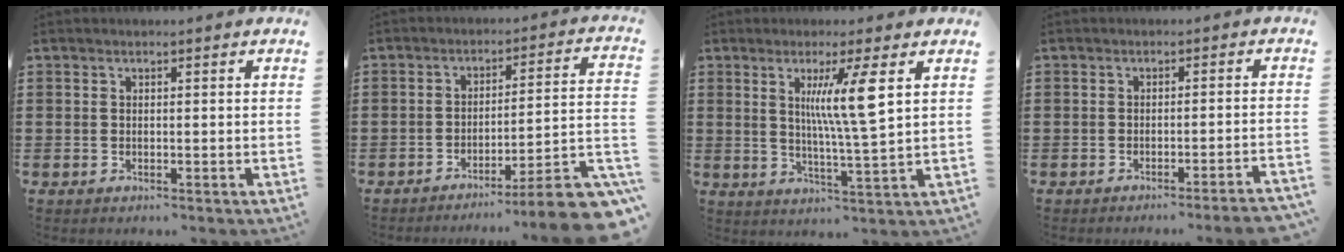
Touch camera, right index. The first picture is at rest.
{"total": 7.9, "force": [-5.8, 0.0, 5.4], "torque": [-0.074, -0.008, -0.114]}
{"total": 8.5, "force": [2.9, 0.0, 8.0], "torque": [-0.153, -0.005, 0.041]}
{"total": 2.4, "force": [-2.0, -0.6, 1.2], "torque": [-0.019, -0.005, -0.041]}